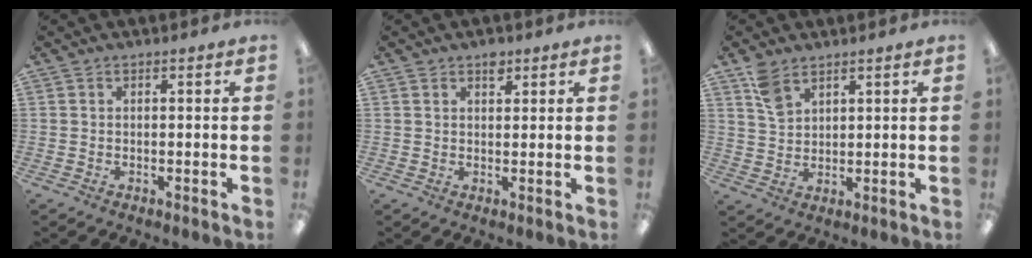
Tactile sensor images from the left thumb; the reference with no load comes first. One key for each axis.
{"total": 3.2, "fx": 2.0, "fy": 1.9, "fz": 1.5, "tx": -0.008, "ty": -0.007, "tz": 0.032}
{"total": 5.9, "fx": 4.4, "fy": 3.0, "fz": 2.6, "tx": -0.055, "ty": -0.015, "tz": 0.083}